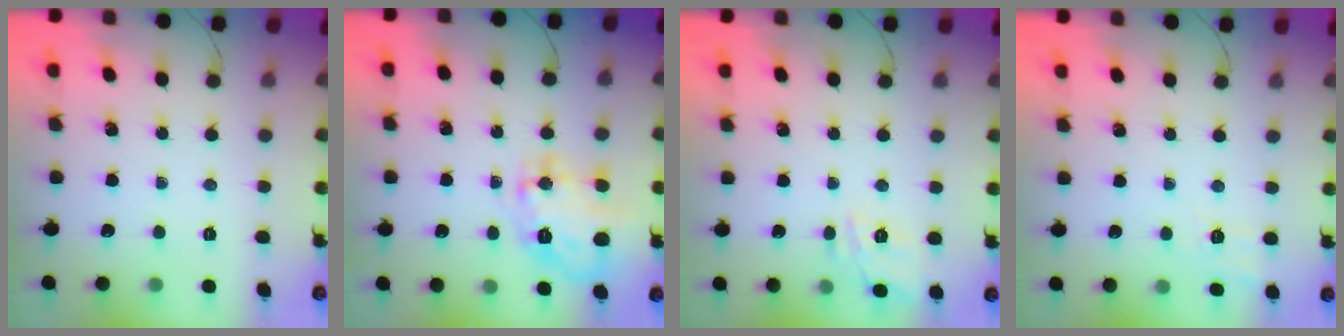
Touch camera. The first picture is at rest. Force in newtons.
{"total": 16.7, "press": 16.7, "slide": 0.9}
{"total": 12.8, "press": 12.8, "slide": 0.6}
{"total": 3.6, "press": 2.9, "slide": 2.1}